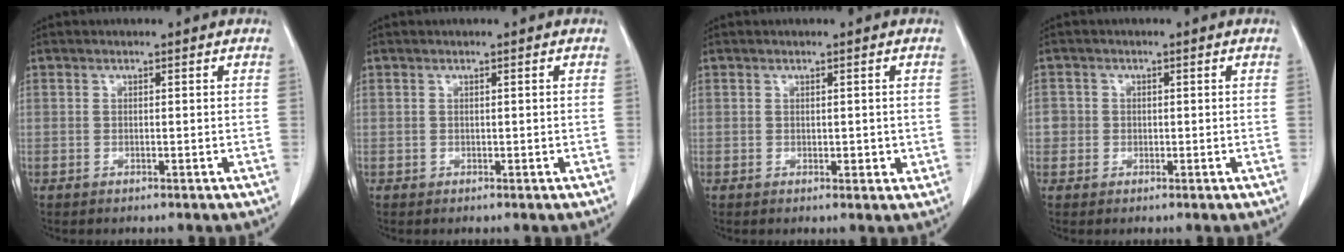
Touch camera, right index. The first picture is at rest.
{"total": 0.0}
{"total": 1.6, "force": [0.1, 1.2, 1.1], "torque": [-0.010, 0.000, 0.005]}
{"total": 2.1, "force": [-0.1, 2.1, 0.1], "torque": [0.010, 0.008, -0.005]}